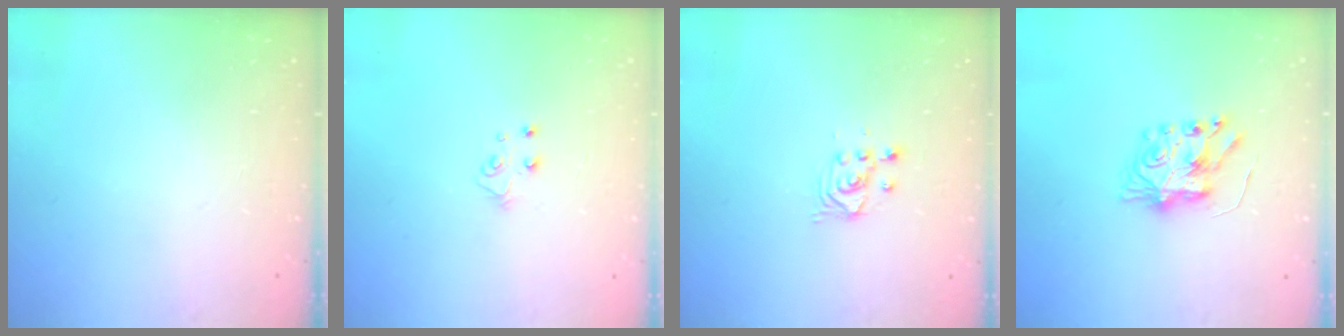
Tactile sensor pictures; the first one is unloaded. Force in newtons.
{"total": 4.0, "press": 4.0, "slide": 0.2}
{"total": 2.5, "press": 2.5, "slide": 0.2}
{"total": 7.4, "press": 7.4, "slide": 0.2}